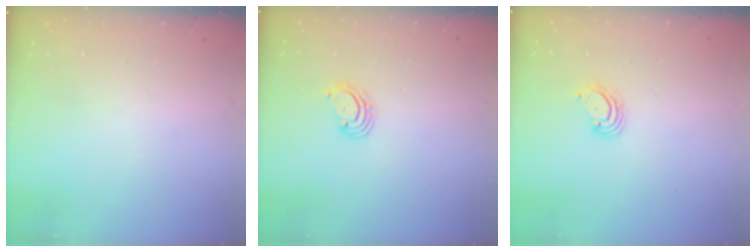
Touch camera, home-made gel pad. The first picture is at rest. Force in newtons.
{"total": 3.1, "press": 3.1, "slide": 0.6}
{"total": 2.8, "press": 2.8, "slide": 0.2}